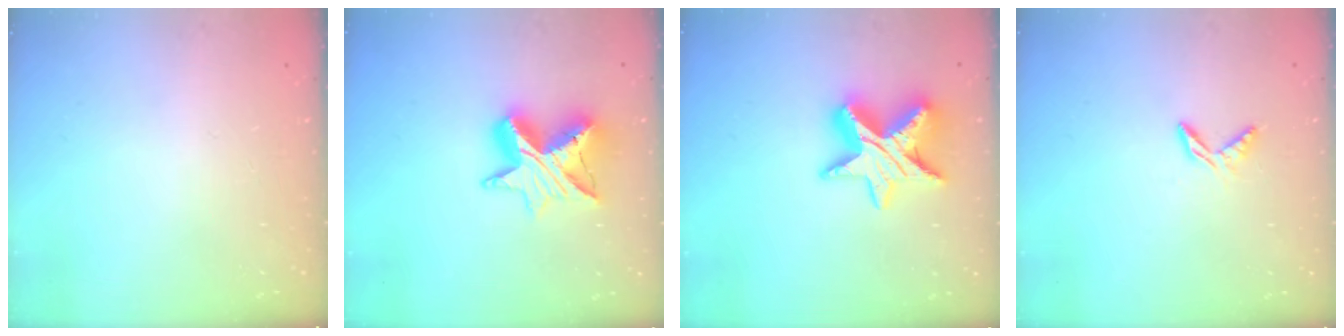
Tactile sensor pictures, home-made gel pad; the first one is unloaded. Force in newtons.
{"total": 12.1, "press": 12.1, "slide": 1.0}
{"total": 15.5, "press": 15.5, "slide": 1.1}
{"total": 4.6, "press": 4.6, "slide": 0.4}